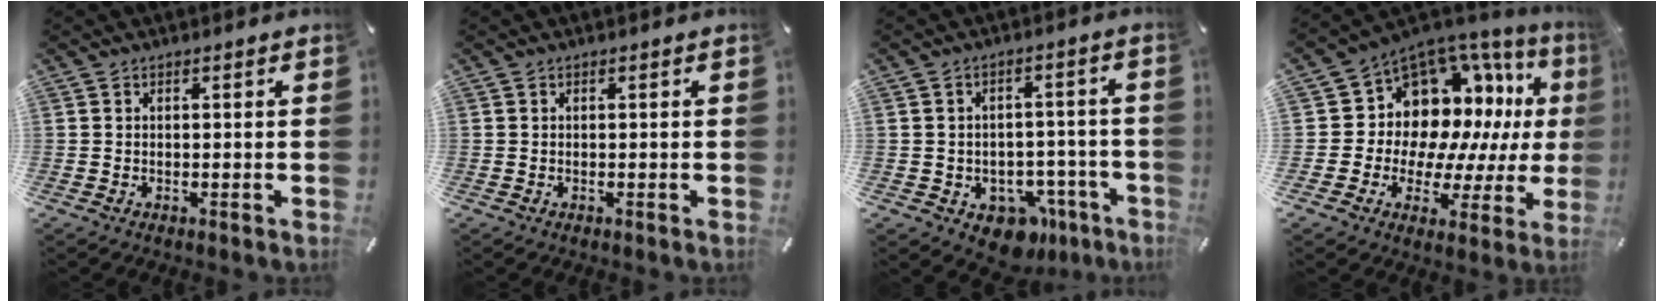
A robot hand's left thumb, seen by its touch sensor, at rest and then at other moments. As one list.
[{"total": 0.0}, {"total": 9.4, "force": [-5.1, 6.5, 4.4], "torque": [-0.040, 0.031, -0.076]}, {"total": 11.8, "force": [4.3, 10.2, 4.3], "torque": [-0.065, -0.076, 0.092]}]